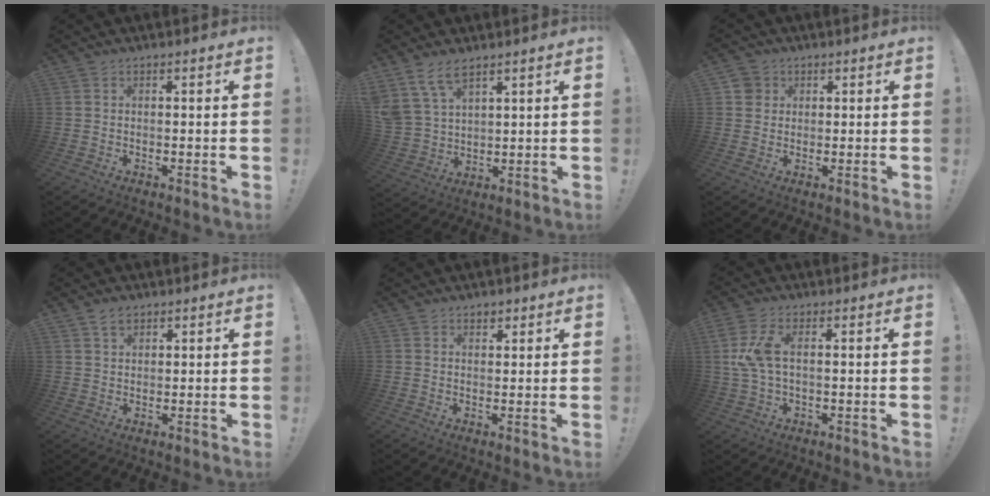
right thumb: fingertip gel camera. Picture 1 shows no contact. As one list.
[{"total": 8.9, "force": [6.5, 4.3, 4.4], "torque": [-0.100, -0.032, 0.131]}, {"total": 3.2, "force": [1.3, 2.8, 0.6], "torque": [-0.004, -0.001, 0.023]}, {"total": 3.1, "force": [2.0, 1.8, 1.3], "torque": [-0.018, -0.005, 0.036]}, {"total": 1.8, "force": [1.3, 1.1, 0.5], "torque": [-0.003, -0.005, 0.022]}, {"total": 7.8, "force": [1.2, 3.1, 7.0], "torque": [-0.139, -0.009, 0.024]}]